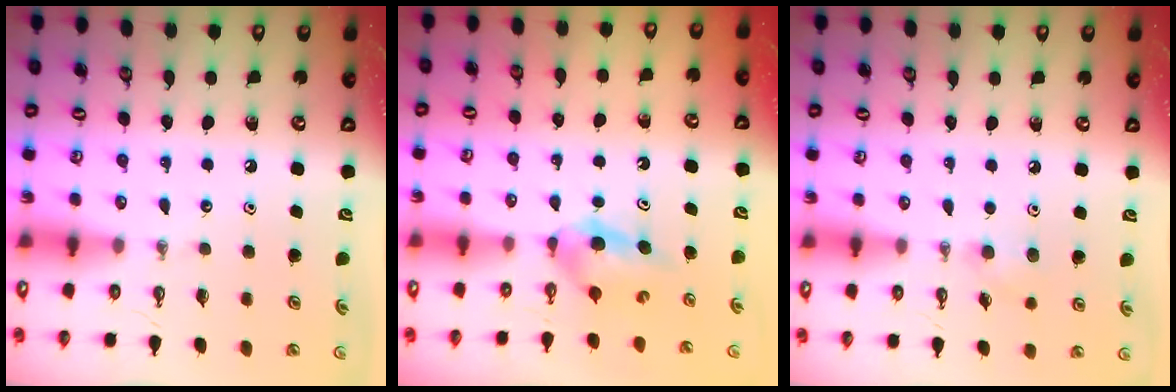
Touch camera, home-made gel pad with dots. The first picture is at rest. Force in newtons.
{"total": 5.0, "press": 4.7, "slide": 1.7}
{"total": 6.4, "press": 6.3, "slide": 1.6}